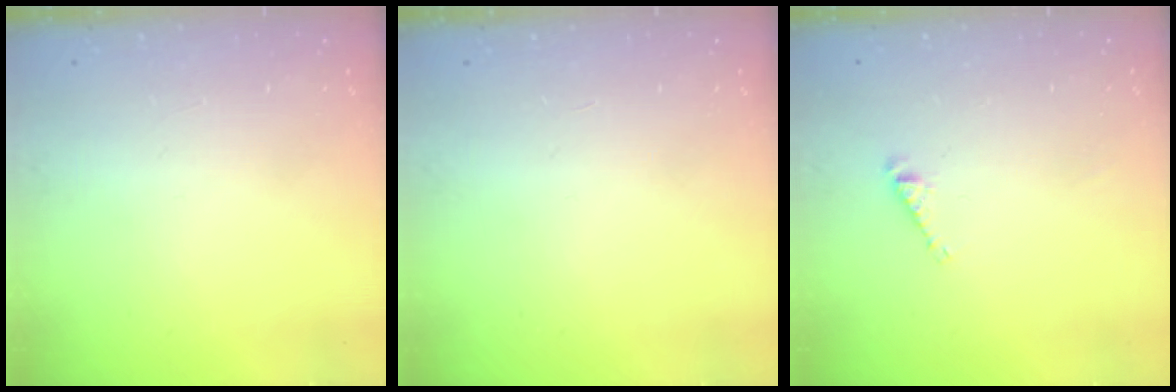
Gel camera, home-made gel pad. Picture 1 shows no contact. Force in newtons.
{"total": 0.0}
{"total": 3.0, "press": 3.0, "slide": 0.4}